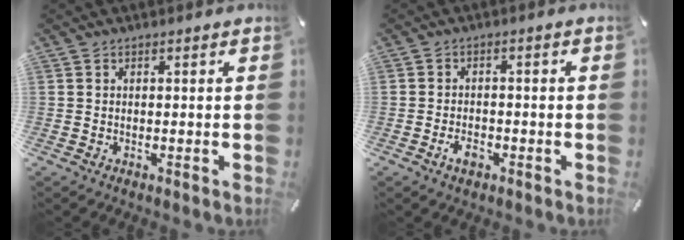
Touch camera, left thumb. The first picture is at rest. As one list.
[{"total": 3.7, "force": [-1.9, 2.0, 2.4], "torque": [-0.046, 0.008, -0.035]}]